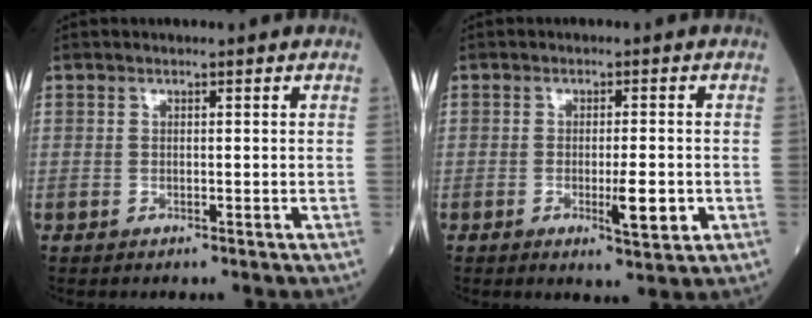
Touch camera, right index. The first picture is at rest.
{"total": 4.6, "force": [-1.2, 0.5, 4.4], "torque": [-0.066, -0.007, -0.015]}